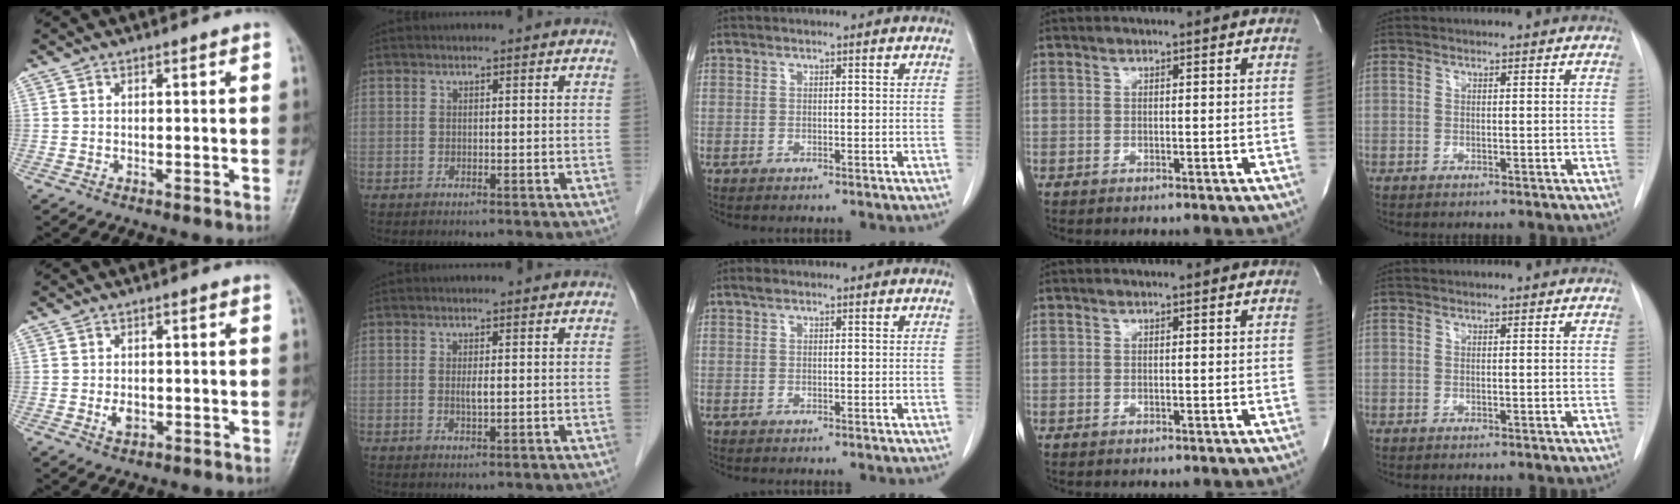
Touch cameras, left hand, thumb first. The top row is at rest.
{"thumb": {"total": 2.5, "force": [-0.5, 1.7, 1.8], "torque": [-0.028, -0.002, -0.007]}, "index": {"total": 1.4, "force": [0.1, 0.2, 1.4], "torque": [-0.030, -0.002, 0.004]}, "middle": {"total": 0.7, "force": [0.5, 0.3, 0.3], "torque": [-0.010, 0.009, 0.010]}}